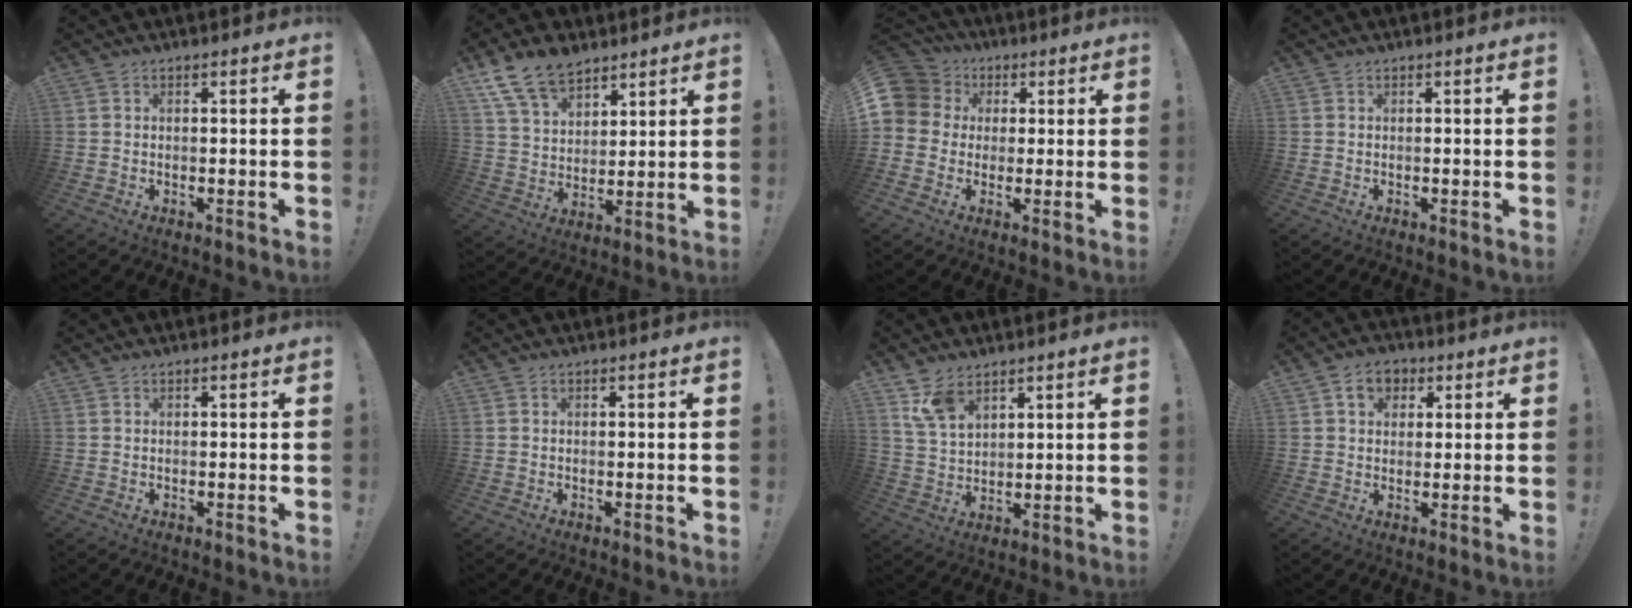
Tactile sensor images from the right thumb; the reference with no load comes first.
{"total": 13.4, "force": [9.6, 7.6, 5.5], "torque": [-0.105, -0.053, 0.184]}
{"total": 8.2, "force": [0.9, 7.7, 2.6], "torque": [-0.059, 0.000, 0.020]}
{"total": 0.0}
{"total": 0.0}
{"total": 0.0}
{"total": 8.2, "force": [5.7, 4.2, 4.3], "torque": [-0.076, -0.027, 0.110]}
{"total": 6.6, "force": [2.7, 5.1, 3.2], "torque": [-0.049, 0.003, 0.051]}